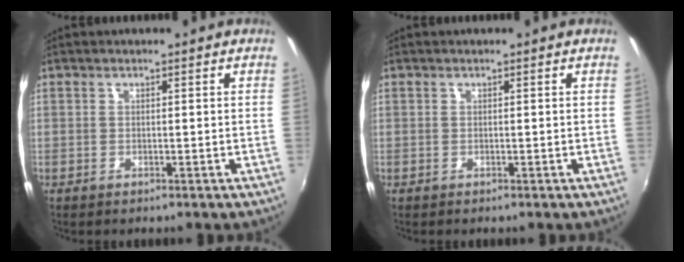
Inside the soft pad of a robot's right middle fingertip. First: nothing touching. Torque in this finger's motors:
{"motor_torque": [0.09, -0.15, -0.01, 0.01]}